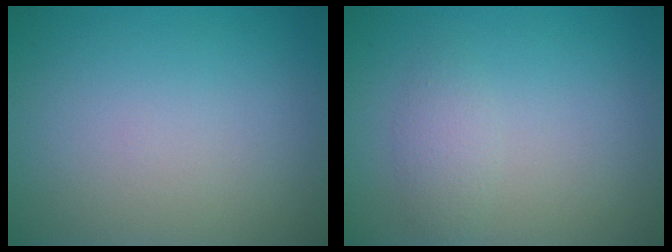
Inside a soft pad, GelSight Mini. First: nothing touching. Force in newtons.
{"total": 1.6, "press": 1.6, "slide": 0.1}